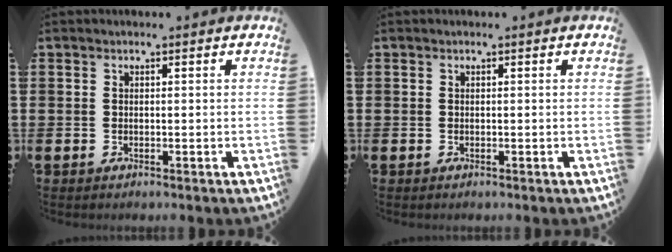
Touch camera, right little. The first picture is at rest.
{"total": 0.0}